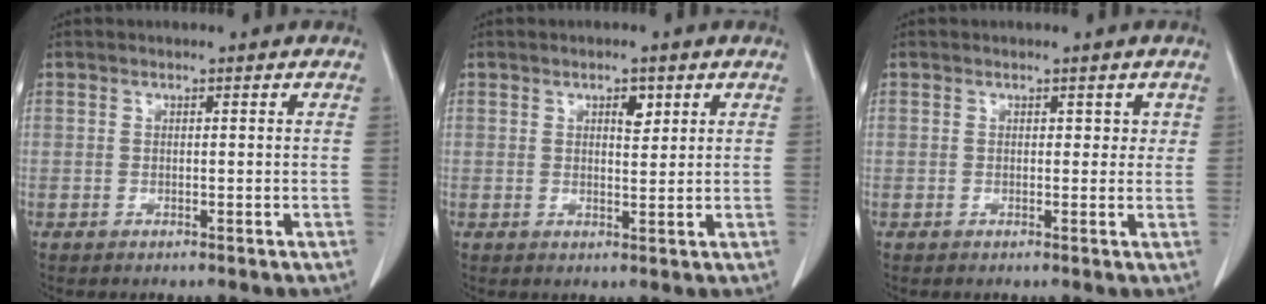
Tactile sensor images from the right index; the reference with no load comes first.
{"total": 2.5, "force": [1.2, 1.0, 1.9], "torque": [-0.029, -0.004, 0.020]}
{"total": 1.6, "force": [0.7, 1.2, 0.9], "torque": [-0.001, 0.003, 0.007]}